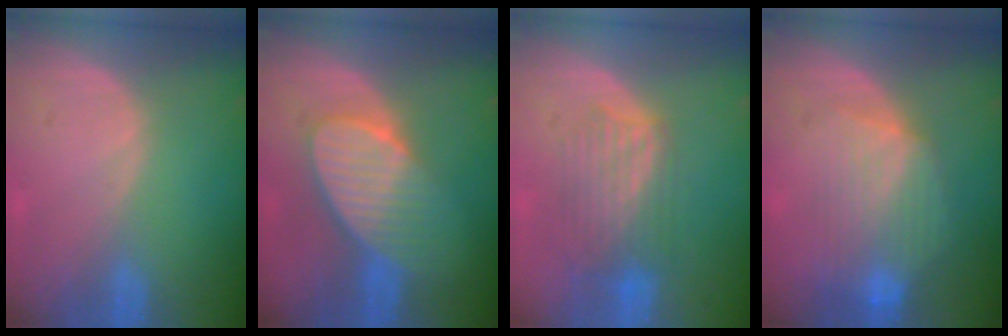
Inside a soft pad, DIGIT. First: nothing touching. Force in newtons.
{"total": 7.6, "press": 7.4, "slide": 1.8}
{"total": 6.3, "press": 6.3, "slide": 0.5}
{"total": 8.8, "press": 8.1, "slide": 3.6}